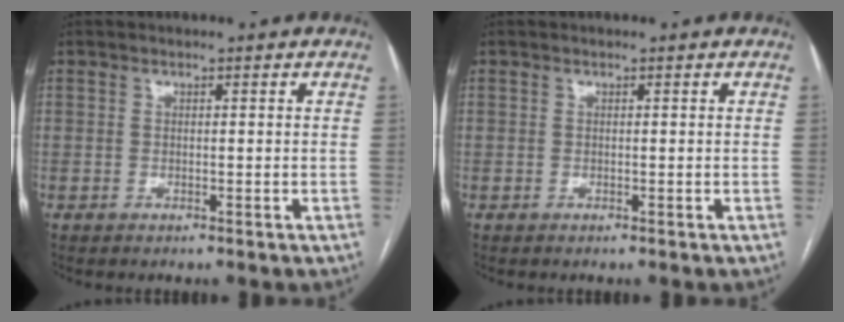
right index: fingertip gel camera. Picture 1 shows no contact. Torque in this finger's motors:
{"motor_torque": [0.00, 0.00, 0.00, 0.00]}